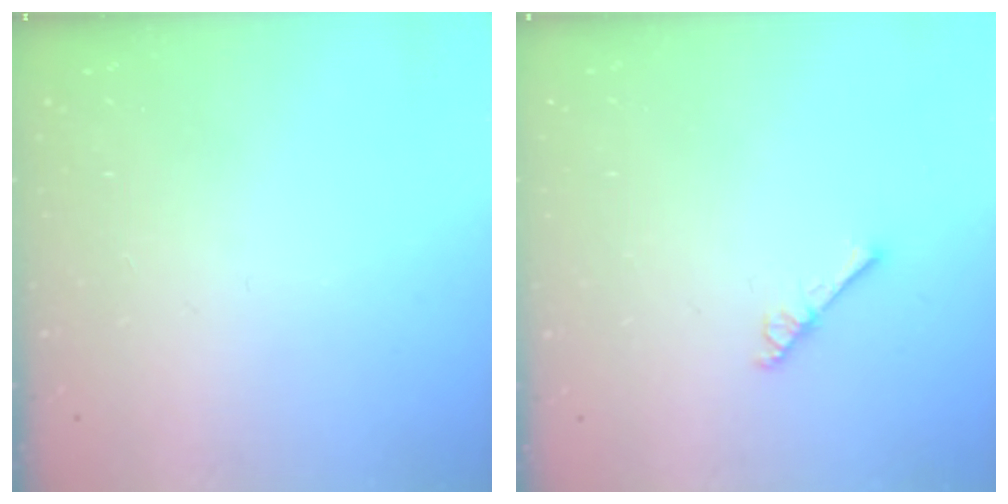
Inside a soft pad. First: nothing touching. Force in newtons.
{"total": 2.6, "press": 2.6, "slide": 0.3}